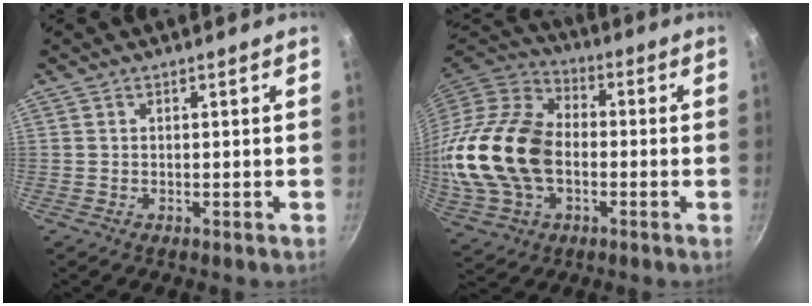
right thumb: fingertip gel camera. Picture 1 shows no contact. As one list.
[{"total": 22.4, "force": [-2.2, 15.1, 16.5], "torque": [-0.316, 0.031, -0.041]}]